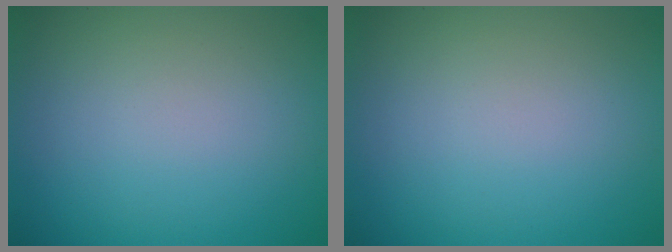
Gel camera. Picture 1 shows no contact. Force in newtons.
{"total": 0.0}